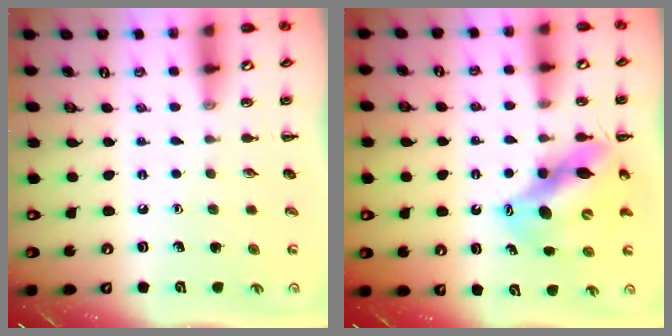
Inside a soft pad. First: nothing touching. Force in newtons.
{"total": 12.5, "press": 11.9, "slide": 3.6}